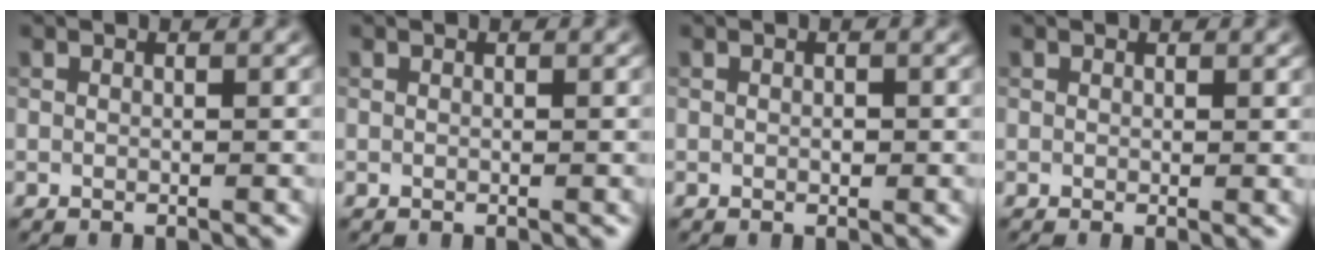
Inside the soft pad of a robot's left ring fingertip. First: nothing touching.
{"total": 0.0}
{"total": 0.5, "force": [0.0, 0.3, 0.4], "torque": [-0.004, -0.001, 0.000]}
{"total": 0.7, "force": [0.3, 0.5, 0.5], "torque": [-0.005, -0.003, 0.002]}